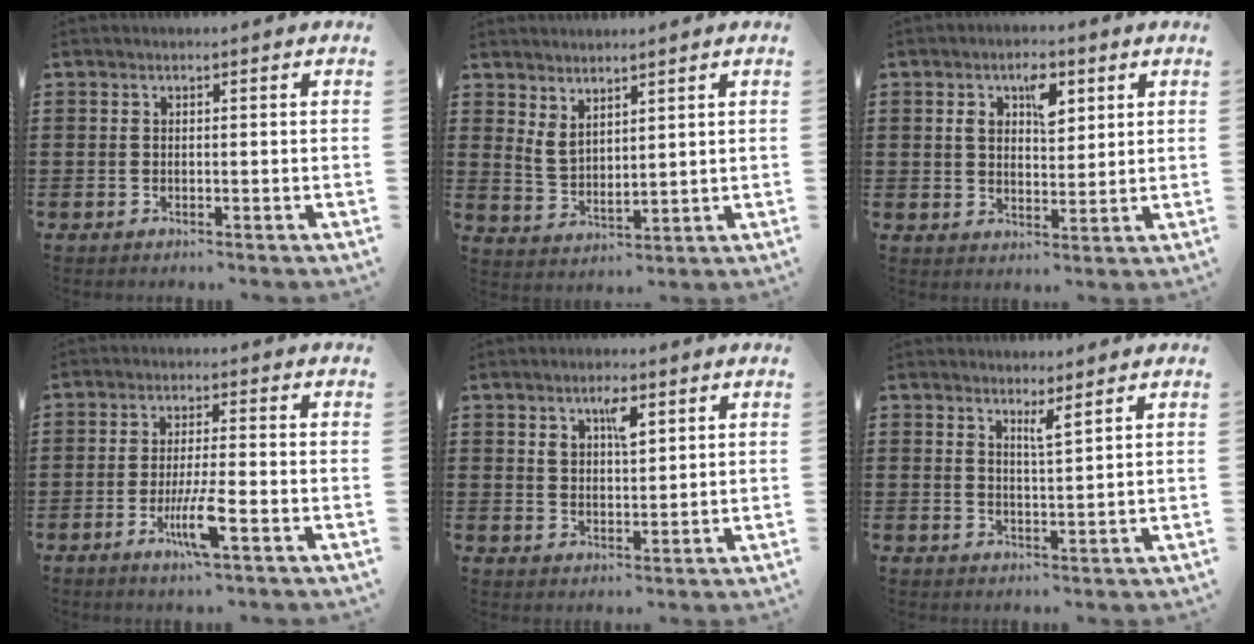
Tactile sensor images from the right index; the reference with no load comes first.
{"total": 2.9, "force": [2.5, 0.7, 1.2], "torque": [-0.032, -0.001, 0.048]}
{"total": 5.4, "force": [2.4, 2.5, 4.1], "torque": [-0.074, 0.006, 0.036]}
{"total": 6.5, "force": [-2.7, 0.7, 5.9], "torque": [-0.114, -0.015, -0.049]}
{"total": 4.1, "force": [2.3, 1.6, 3.0], "torque": [-0.042, -0.002, 0.034]}
{"total": 2.3, "force": [1.9, -0.2, 1.2], "torque": [-0.020, -0.004, 0.033]}